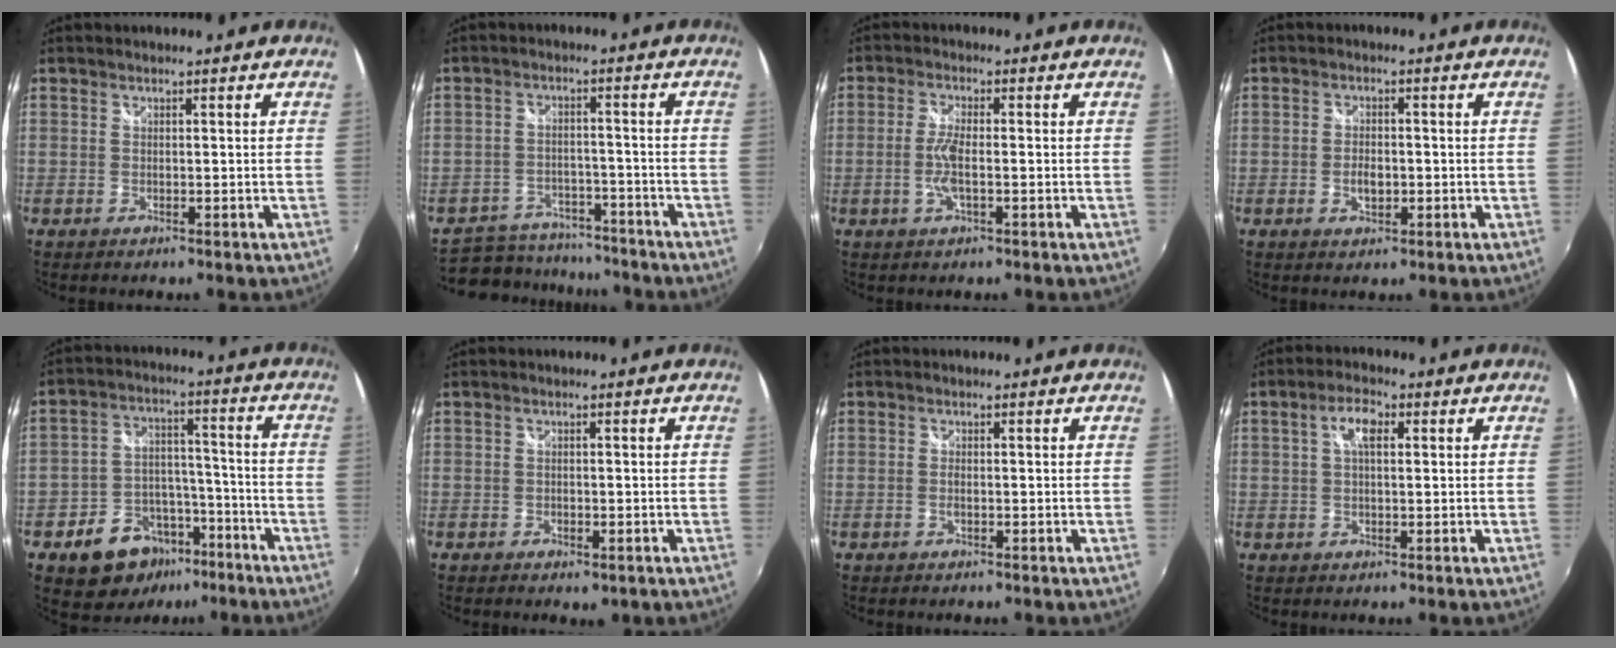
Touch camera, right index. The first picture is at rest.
{"total": 11.3, "force": [-9.3, 6.0, 2.4], "torque": [-0.072, 0.017, -0.125]}
{"total": 4.5, "force": [-1.0, 0.9, 4.3], "torque": [-0.091, -0.002, -0.021]}
{"total": 3.2, "force": [-0.7, 2.1, 2.3], "torque": [-0.043, -0.003, -0.013]}
{"total": 12.6, "force": [-7.7, 8.8, 4.7], "torque": [-0.099, 0.032, -0.103]}
{"total": 1.9, "force": [-0.8, 1.2, 1.2], "torque": [-0.022, -0.006, -0.012]}
{"total": 0.9, "force": [-0.3, 0.3, 0.8], "torque": [-0.018, 0.000, -0.006]}
{"total": 4.3, "force": [1.2, 1.8, 3.7], "torque": [-0.067, 0.013, 0.021]}